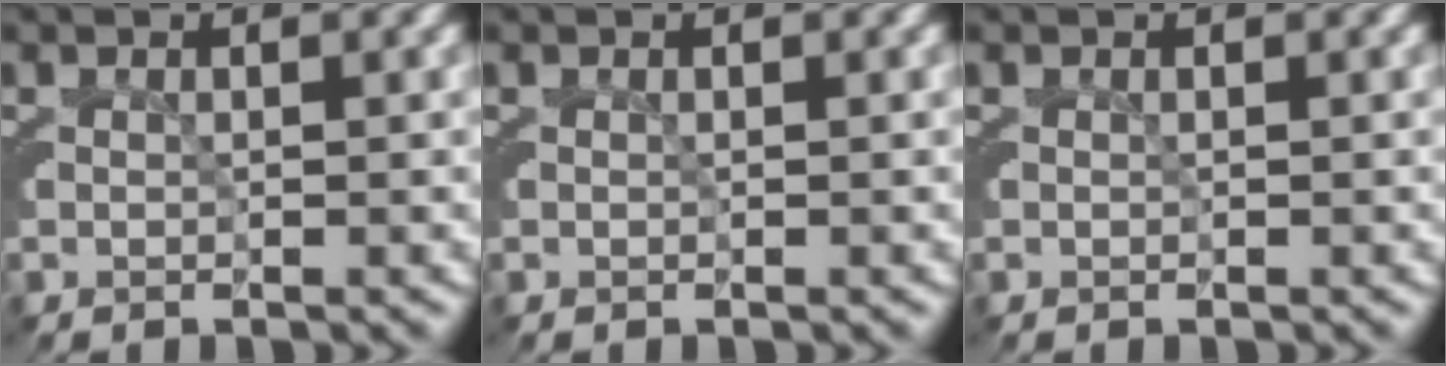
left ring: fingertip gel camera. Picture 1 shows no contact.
{"total": 0.0}
{"total": 0.0}